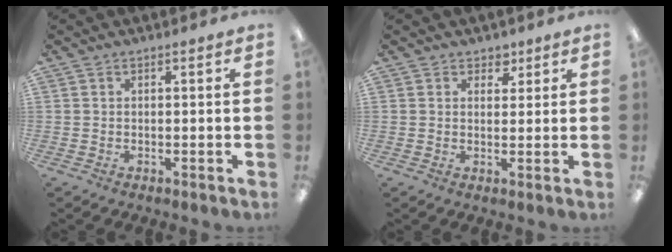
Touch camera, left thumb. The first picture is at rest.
{"total": 2.9, "force": [2.0, 2.1, 0.4], "torque": [0.003, -0.007, 0.035]}